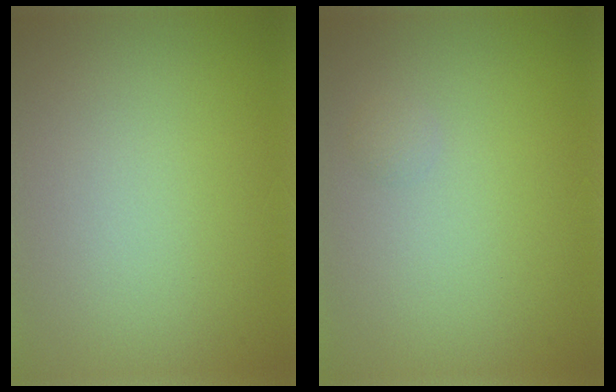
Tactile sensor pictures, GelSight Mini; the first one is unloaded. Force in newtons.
{"total": 0.5, "press": 0.5, "slide": 0.0}